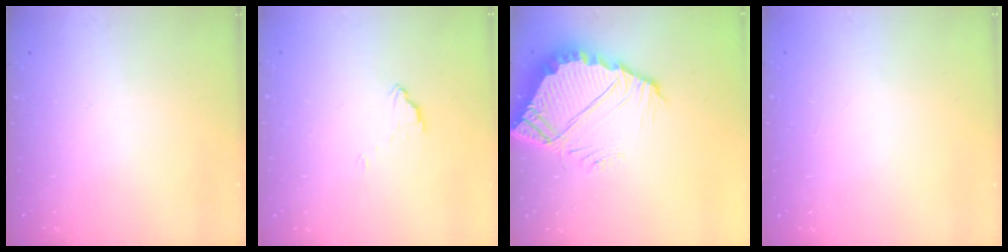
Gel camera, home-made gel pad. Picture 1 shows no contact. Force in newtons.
{"total": 2.9, "press": 2.9, "slide": 0.4}
{"total": 7.9, "press": 7.9, "slide": 0.4}
{"total": 2.1, "press": 2.1, "slide": 0.1}